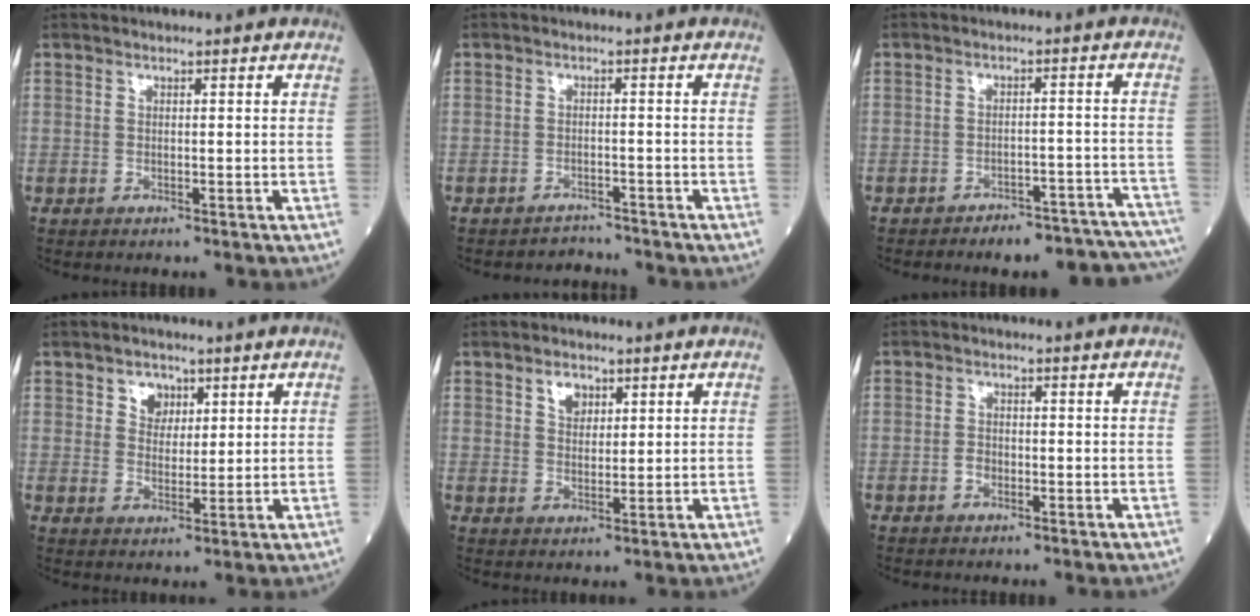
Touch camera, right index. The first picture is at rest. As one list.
[{"total": 2.4, "force": [-2.2, 0.3, -0.9], "torque": [0.017, -0.009, -0.033]}, {"total": 13.4, "force": [-12.4, 3.3, 3.9], "torque": [-0.008, 0.035, -0.141]}, {"total": 3.7, "force": [1.9, 2.8, 1.5], "torque": [-0.021, 0.006, 0.032]}, {"total": 3.1, "force": [1.7, 1.9, 1.7], "torque": [-0.029, 0.003, 0.031]}, {"total": 1.4, "force": [-0.6, 1.0, 0.8], "torque": [-0.010, 0.005, -0.011]}]